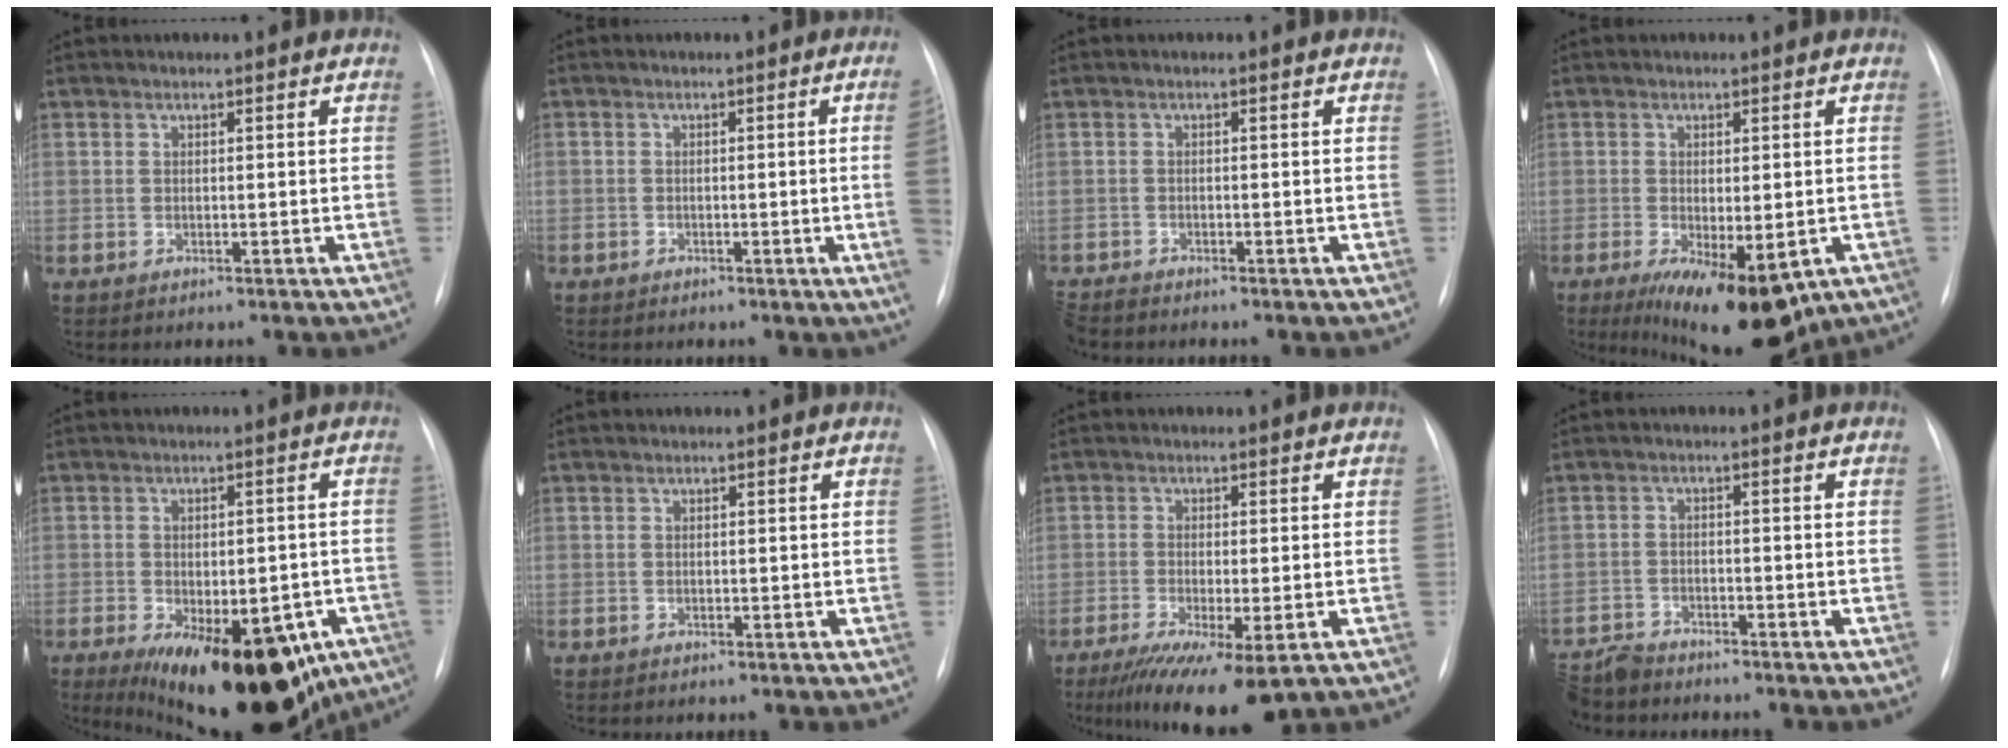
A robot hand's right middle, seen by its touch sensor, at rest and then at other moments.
{"total": 4.2, "force": [-0.9, -0.6, 4.1], "torque": [-0.045, -0.002, -0.017]}
{"total": 2.6, "force": [-2.5, 0.4, 0.3], "torque": [-0.004, -0.011, -0.046]}
{"total": 14.2, "force": [-7.7, 5.5, 10.7], "torque": [-0.138, -0.022, -0.104]}
{"total": 22.5, "force": [-12.1, 10.9, 15.6], "torque": [-0.195, -0.016, -0.148]}
{"total": 0.0}
{"total": 11.1, "force": [-6.7, 2.1, 8.6], "torque": [-0.129, -0.026, -0.107]}
{"total": 5.3, "force": [-5.1, 1.3, 0.3], "torque": [-0.003, -0.016, -0.097]}